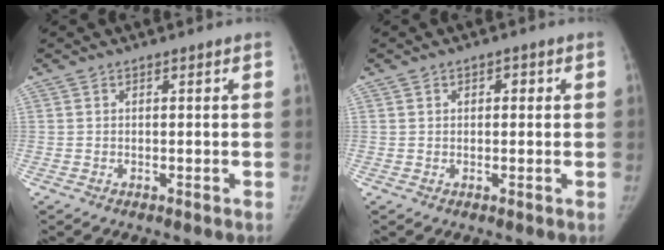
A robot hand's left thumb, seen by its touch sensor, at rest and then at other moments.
{"total": 1.5, "force": [0.4, 1.2, 0.9], "torque": [-0.005, 0.002, 0.003]}